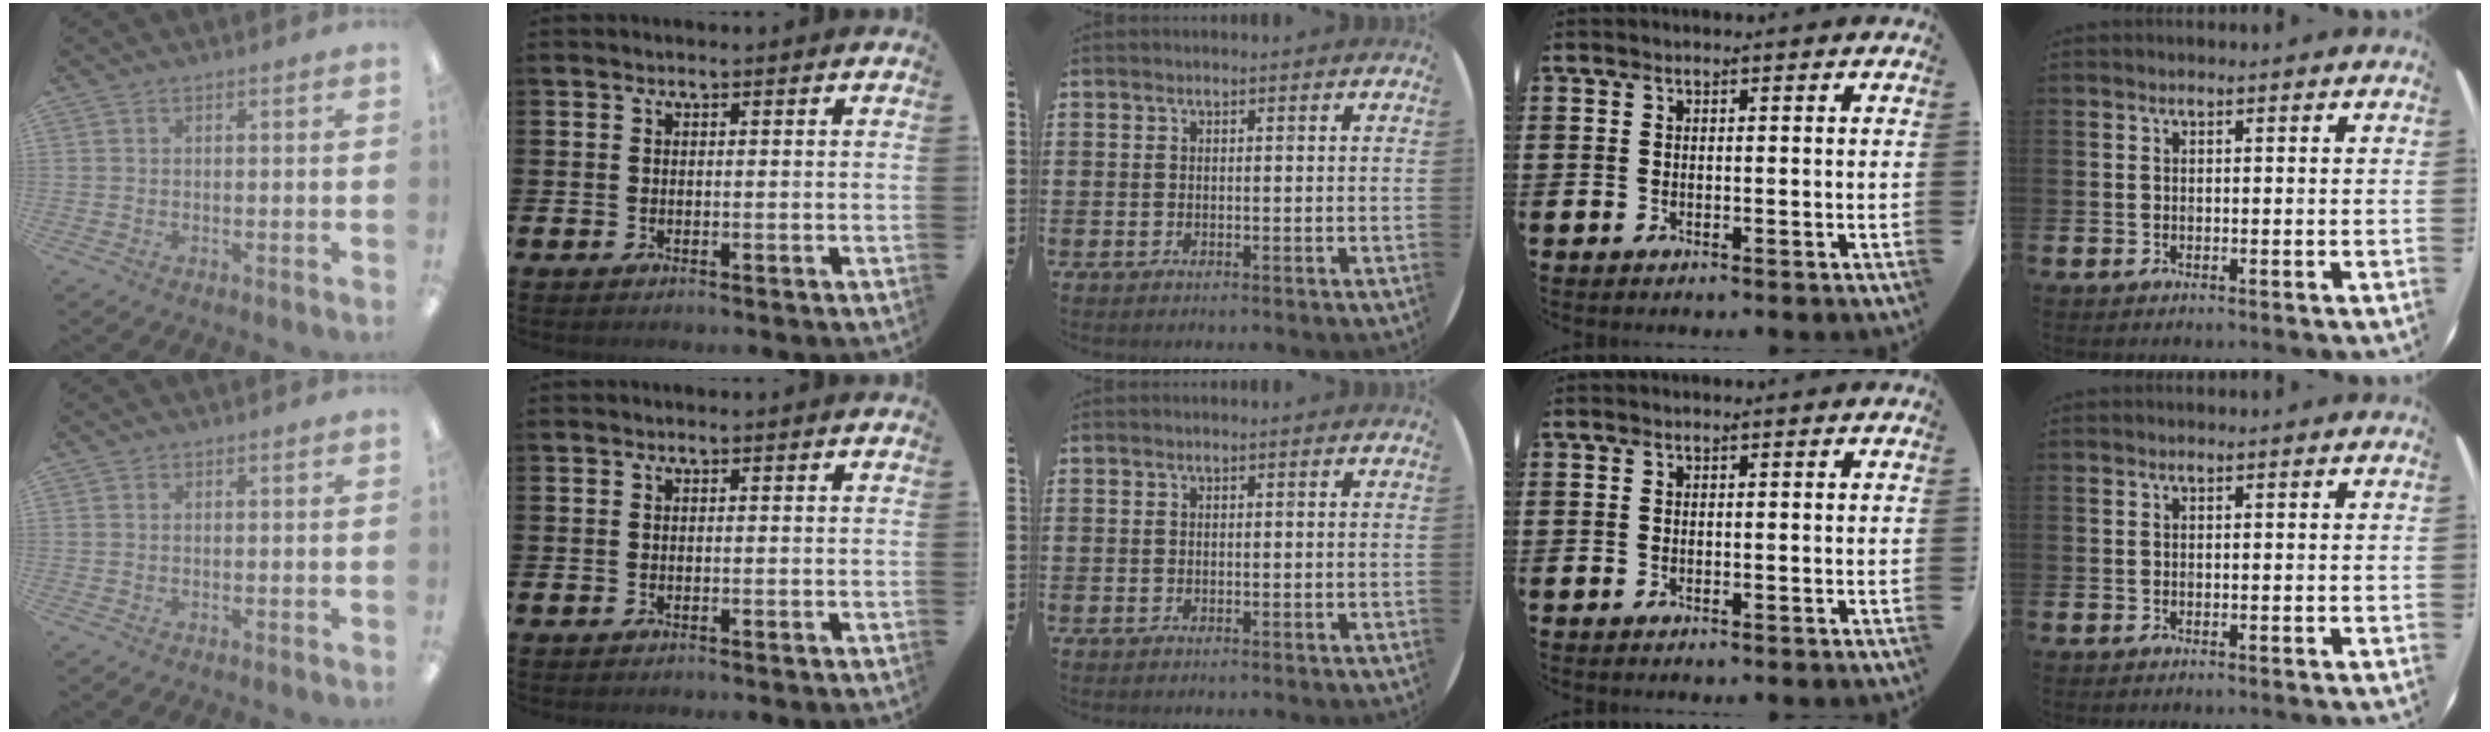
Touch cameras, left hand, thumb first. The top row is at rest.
{}